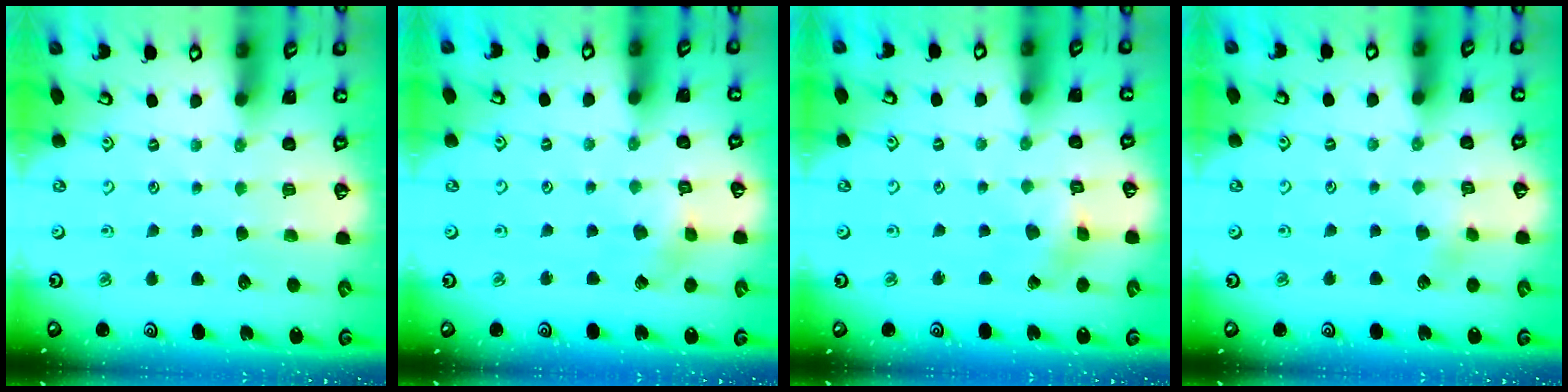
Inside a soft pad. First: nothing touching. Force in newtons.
{"total": 2.3, "press": 2.2, "slide": 0.4}
{"total": 1.7, "press": 1.6, "slide": 0.4}
{"total": 3.4, "press": 3.4, "slide": 0.3}